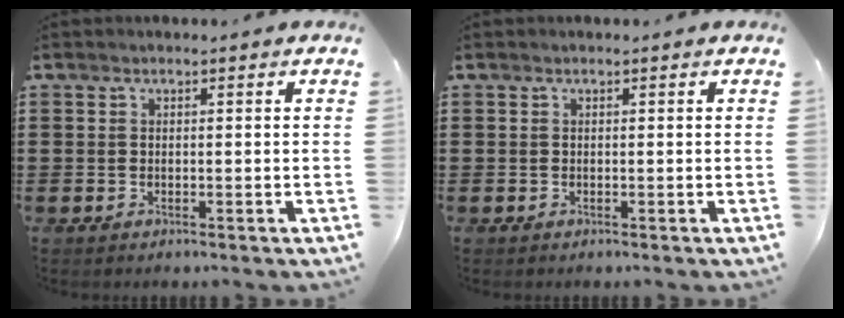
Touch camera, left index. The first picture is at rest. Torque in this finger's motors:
{"motor_torque": [0.00, 0.00, 0.00, -0.01]}